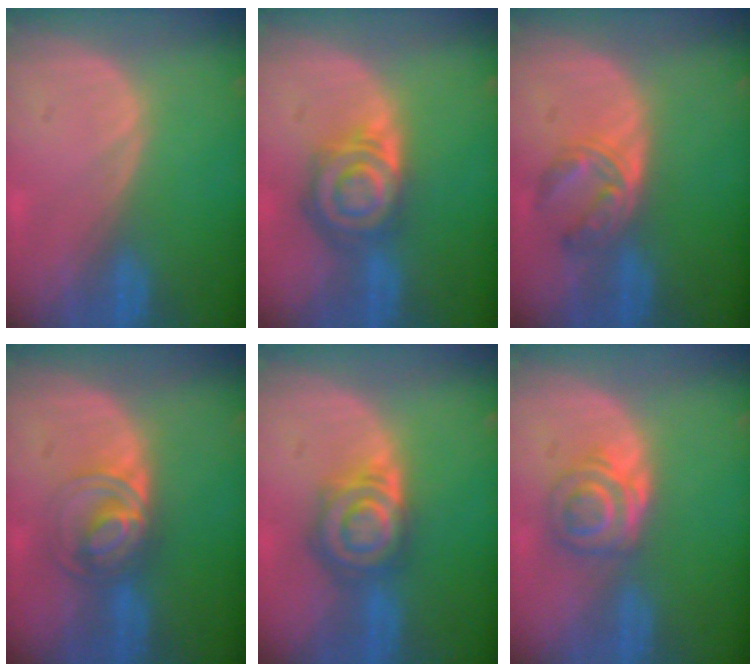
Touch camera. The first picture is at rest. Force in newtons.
{"total": 8.1, "press": 7.1, "slide": 4.0}
{"total": 5.5, "press": 4.9, "slide": 2.6}
{"total": 6.6, "press": 5.8, "slide": 3.2}
{"total": 7.6, "press": 6.9, "slide": 3.2}
{"total": 5.3, "press": 5.0, "slide": 1.7}